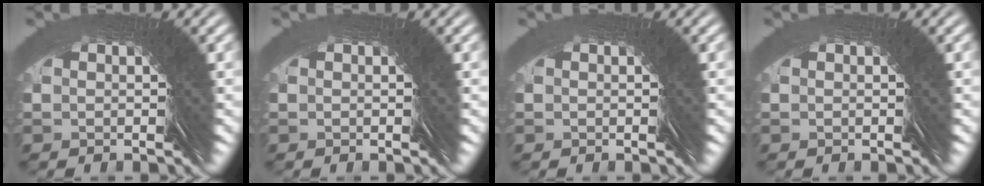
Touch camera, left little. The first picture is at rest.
{"total": 0.0}
{"total": 0.0}
{"total": 0.0}